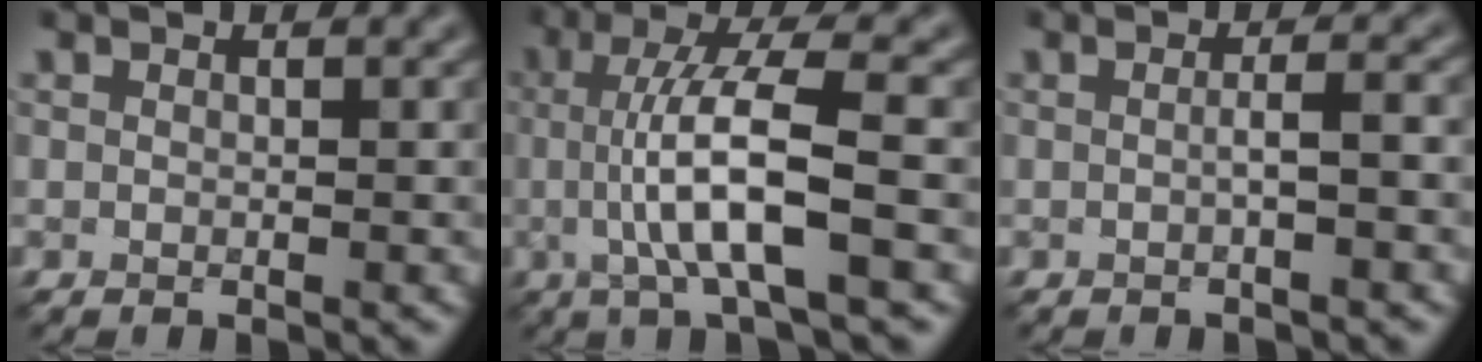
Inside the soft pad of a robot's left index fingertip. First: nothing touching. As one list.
[{"total": 7.5, "force": [-0.7, 1.7, 7.2], "torque": [-0.129, 0.007, -0.011]}, {"total": 1.8, "force": [-0.2, 0.5, 1.8], "torque": [-0.025, 0.005, -0.007]}]